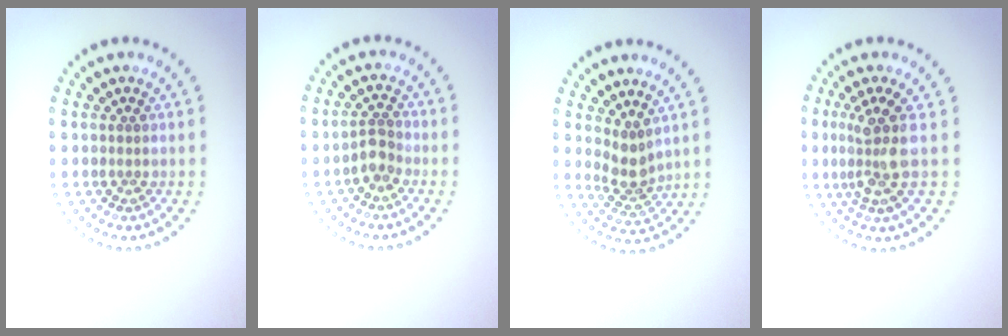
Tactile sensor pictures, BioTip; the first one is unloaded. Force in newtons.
{"total": 1.8, "press": 1.6, "slide": 0.9}
{"total": 2.6, "press": 2.0, "slide": 1.7}
{"total": 3.5, "press": 2.8, "slide": 2.2}